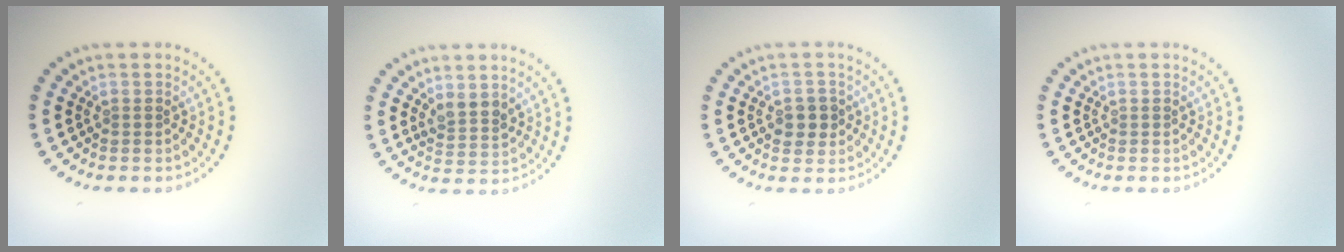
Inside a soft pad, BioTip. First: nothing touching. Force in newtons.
{"total": 2.2, "press": 2.0, "slide": 0.9}
{"total": 2.2, "press": 2.2, "slide": 0.4}
{"total": 0.0}